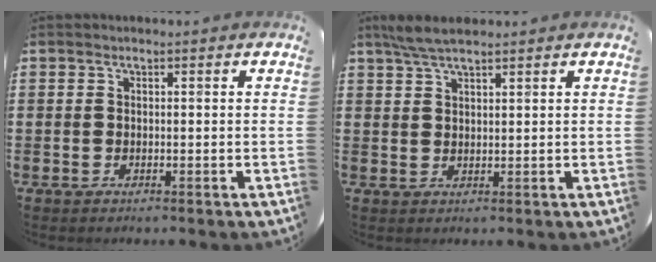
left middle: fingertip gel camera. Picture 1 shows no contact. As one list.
[{"total": 3.9, "force": [3.1, 0.6, 2.2], "torque": [-0.049, 0.004, 0.057]}]